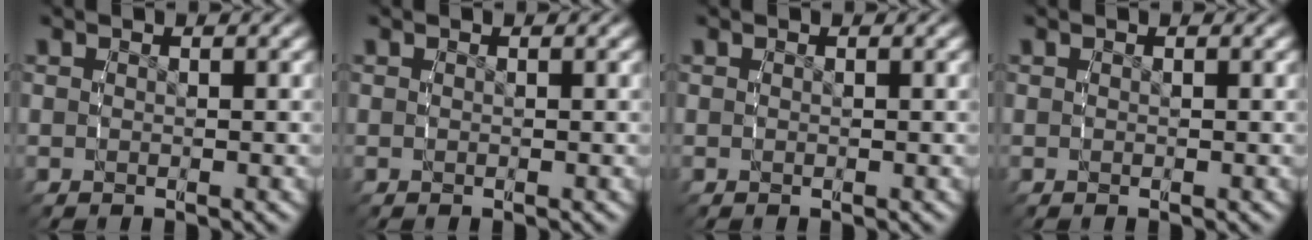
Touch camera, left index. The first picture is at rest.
{"total": 0.0}
{"total": 0.0}
{"total": 0.0}